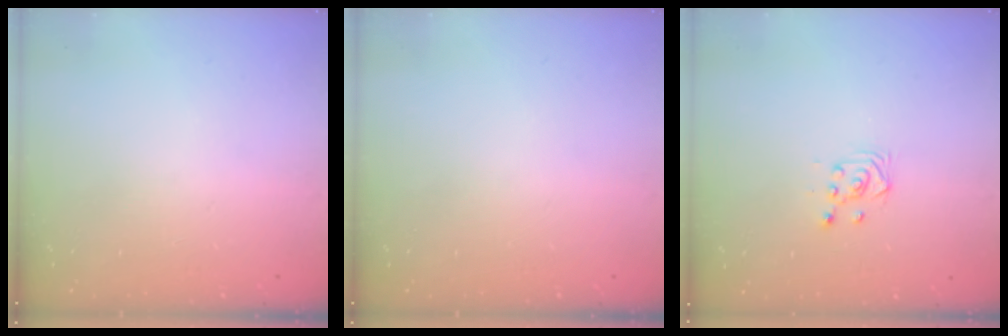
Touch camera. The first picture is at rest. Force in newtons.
{"total": 0.0}
{"total": 3.6, "press": 3.5, "slide": 1.2}